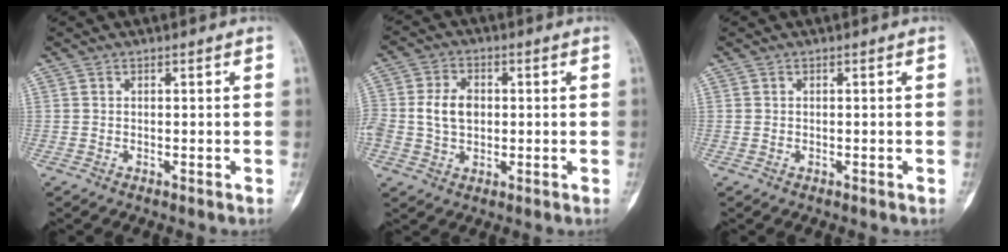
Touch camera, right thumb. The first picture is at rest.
{"total": 6.8, "force": [0.3, 5.0, 4.6], "torque": [-0.078, 0.012, 0.006]}
{"total": 0.0}